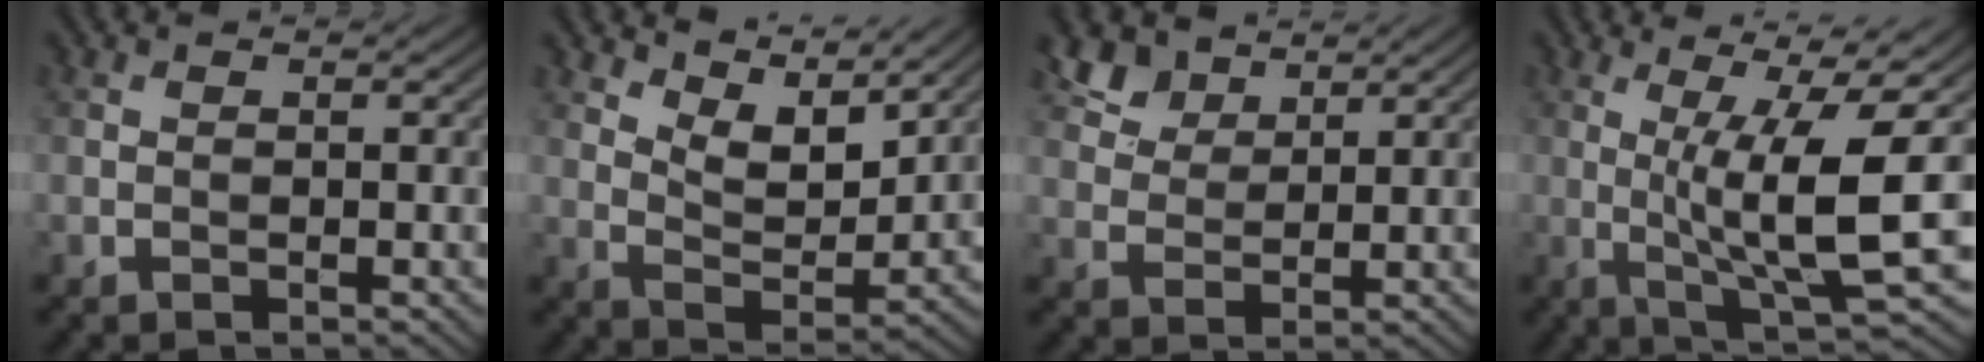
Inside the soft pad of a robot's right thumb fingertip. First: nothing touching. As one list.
[{"total": 7.6, "force": [5.9, 2.5, 4.2], "torque": [-0.084, -0.011, 0.102]}, {"total": 5.2, "force": [3.8, 2.7, 2.2], "torque": [-0.055, 0.006, 0.079]}, {"total": 11.1, "force": [0.7, 1.6, 10.9], "torque": [-0.187, 0.012, 0.019]}]